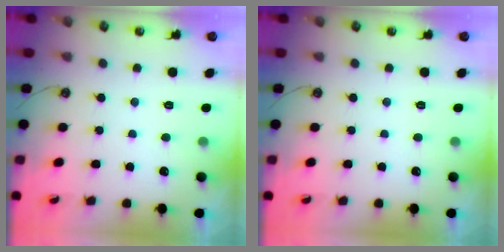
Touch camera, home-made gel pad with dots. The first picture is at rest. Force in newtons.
{"total": 0.0}